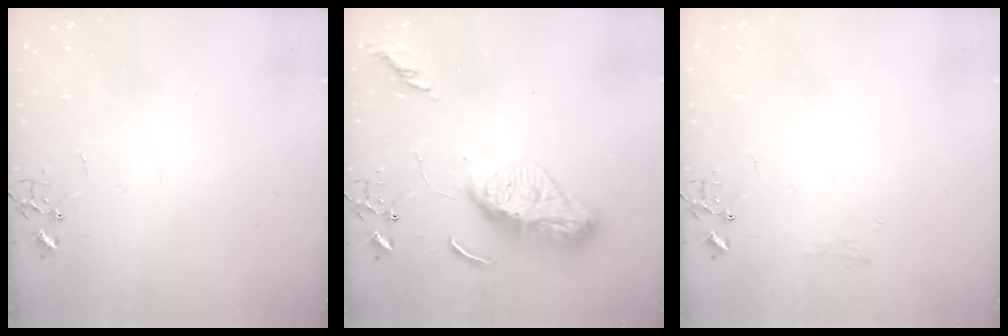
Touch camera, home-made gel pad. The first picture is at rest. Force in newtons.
{"total": 14.0, "press": 13.9, "slide": 1.4}
{"total": 5.9, "press": 5.8, "slide": 0.9}